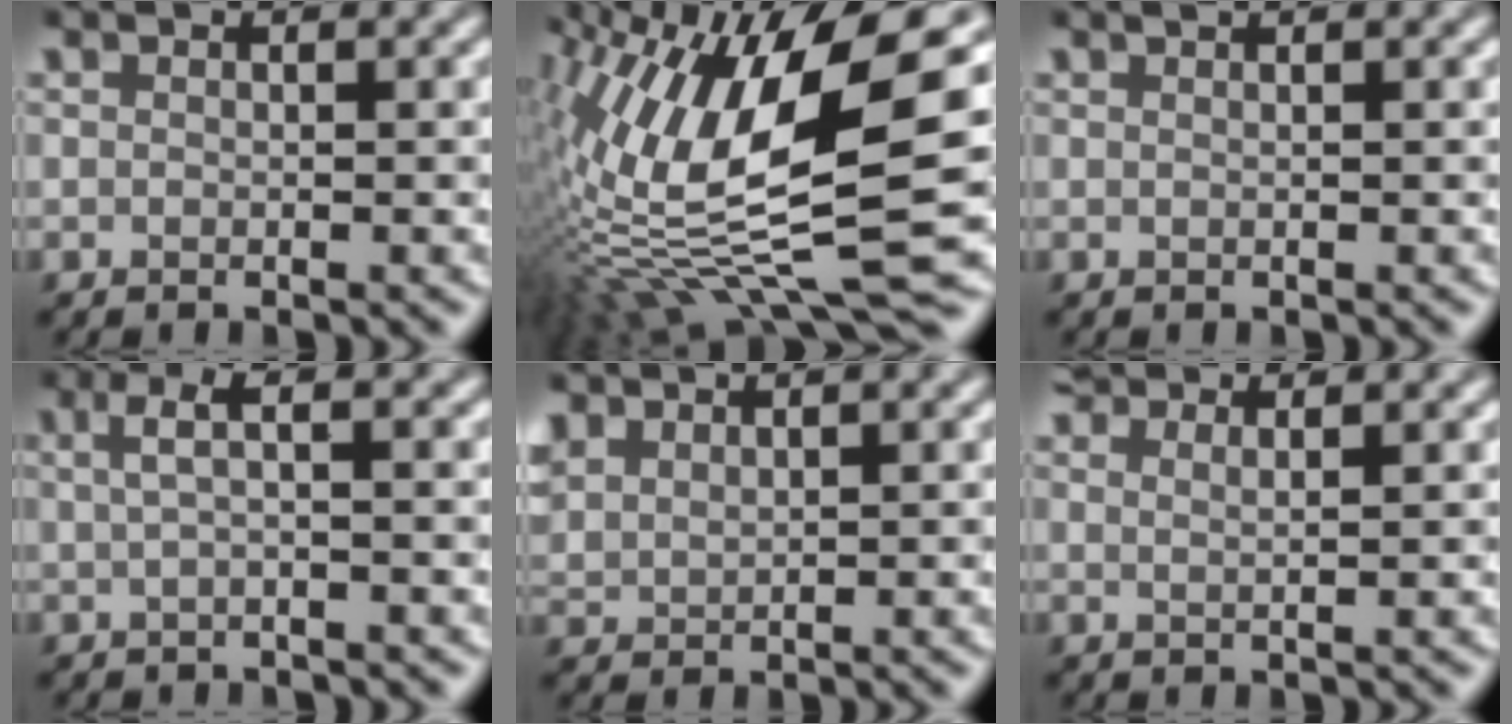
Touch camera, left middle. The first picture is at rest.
{"total": 16.6, "force": [0.4, 5.7, 15.6], "torque": [-0.299, 0.007, 0.002]}
{"total": 1.5, "force": [0.9, 0.7, 1.0], "torque": [-0.004, -0.004, -0.003]}
{"total": 2.5, "force": [0.3, 0.7, 2.3], "torque": [-0.040, 0.009, 0.002]}
{"total": 2.3, "force": [1.9, 1.0, 0.9], "torque": [-0.028, 0.007, 0.043]}
{"total": 3.0, "force": [2.3, 1.0, 1.6], "torque": [-0.011, 0.013, 0.012]}